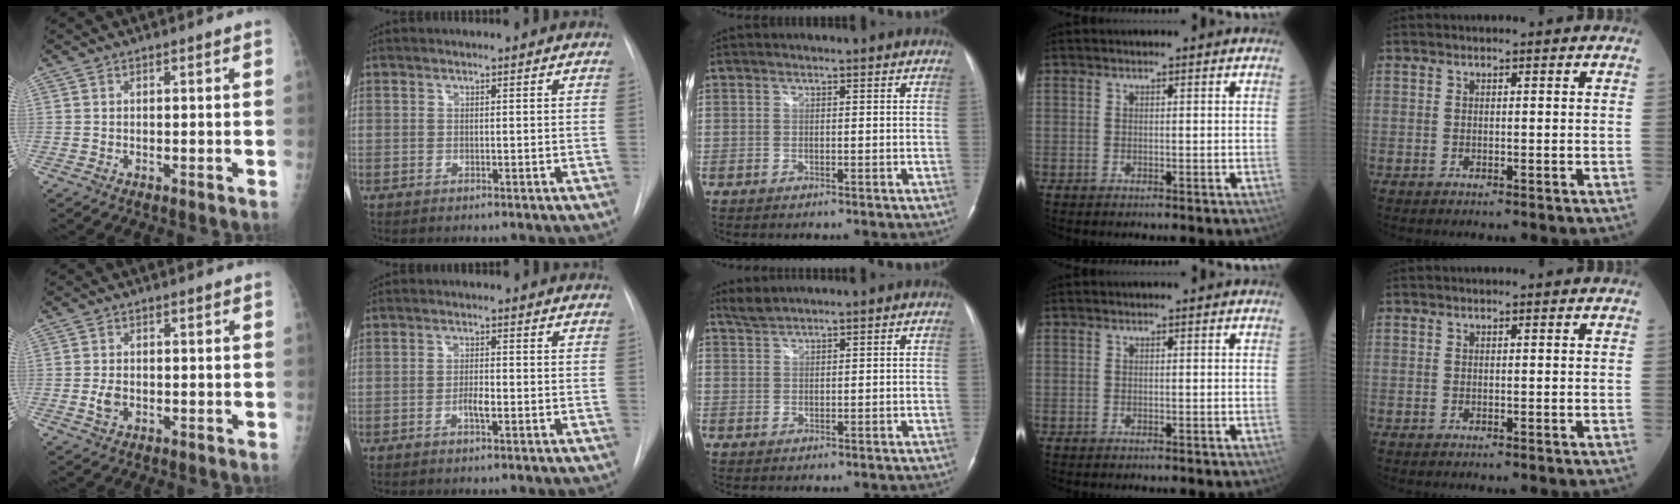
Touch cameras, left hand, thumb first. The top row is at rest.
{"thumb": {"total": 2.3, "force": [-0.4, 1.6, 1.7], "torque": [-0.031, 0.000, -0.007]}, "index": {"total": 2.0, "force": [-0.8, 0.4, 1.8], "torque": [-0.031, 0.002, -0.015]}, "middle": {"total": 1.9, "force": [1.9, -0.2, 0.4], "torque": [-0.011, 0.009, 0.043]}}